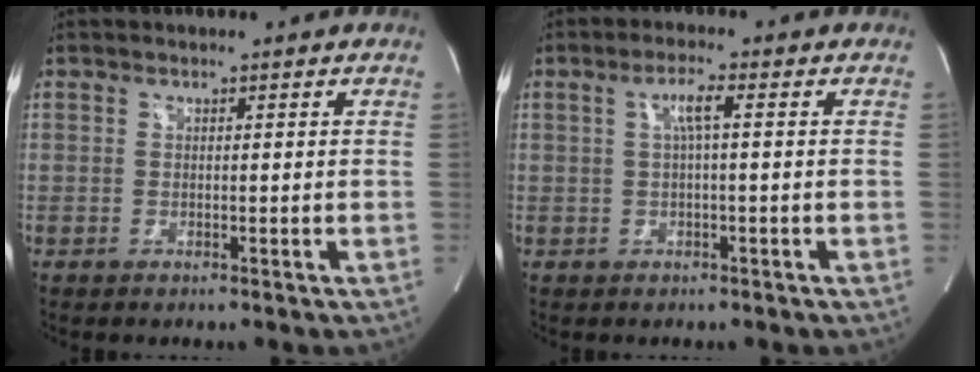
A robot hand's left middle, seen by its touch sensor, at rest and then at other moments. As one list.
[{"total": 3.1, "force": [0.6, 0.2, 3.0], "torque": [-0.059, 0.009, 0.012]}]